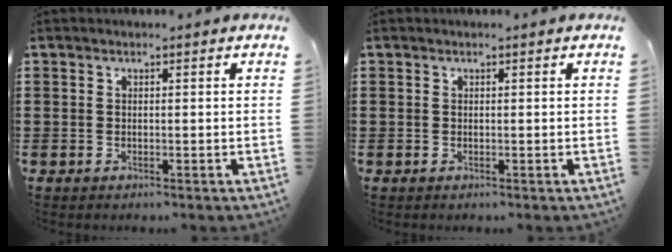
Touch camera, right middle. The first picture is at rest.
{"total": 0.0}